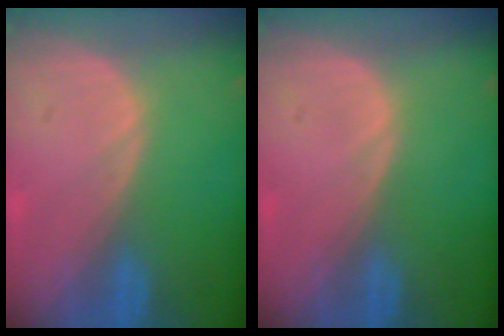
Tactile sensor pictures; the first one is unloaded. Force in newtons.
{"total": 0.0}